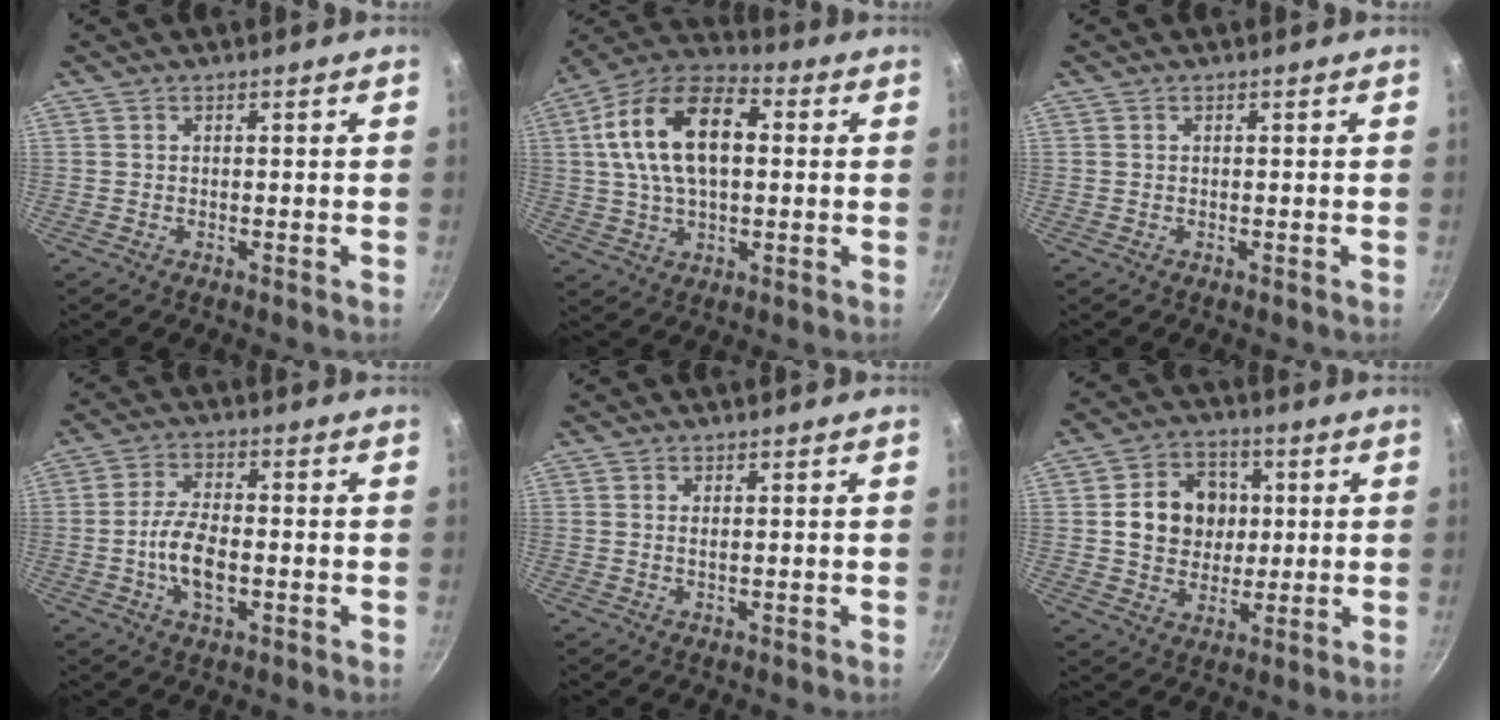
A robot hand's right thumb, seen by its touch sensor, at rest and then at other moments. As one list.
[{"total": 18.3, "force": [3.1, 10.4, 14.7], "torque": [-0.248, 0.027, 0.039]}, {"total": 0.0}, {"total": 7.6, "force": [-1.6, 3.7, 6.5], "torque": [-0.125, 0.014, -0.036]}, {"total": 0.8, "force": [0.4, 0.2, 0.7], "torque": [-0.013, -0.002, 0.007]}, {"total": 11.8, "force": [1.6, 10.0, 6.0], "torque": [-0.063, 0.006, 0.024]}]